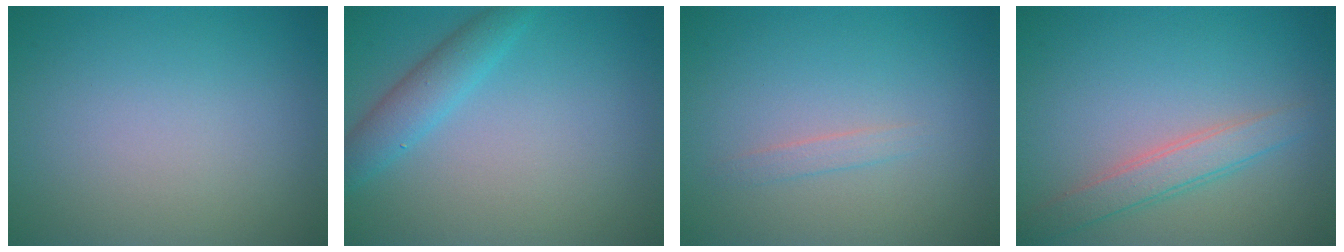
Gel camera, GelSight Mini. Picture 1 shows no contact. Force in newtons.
{"total": 2.9, "press": 2.9, "slide": 0.2}
{"total": 0.9, "press": 0.9, "slide": 0.1}
{"total": 2.8, "press": 2.8, "slide": 0.1}